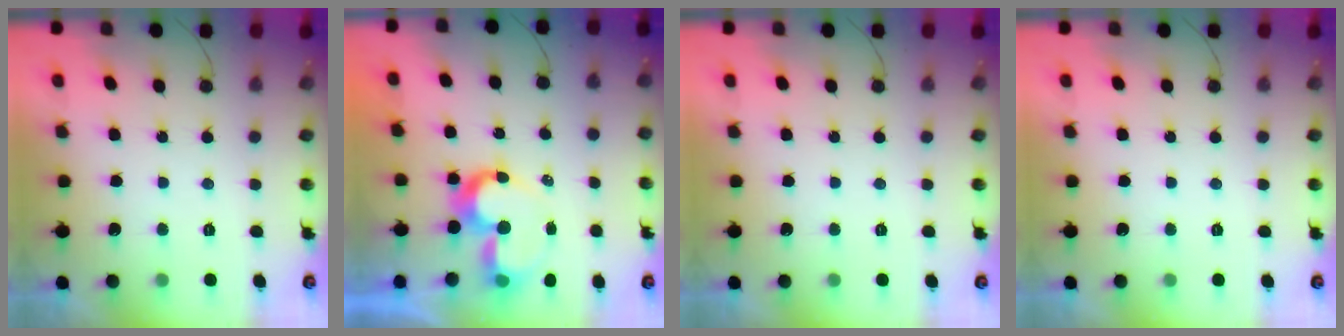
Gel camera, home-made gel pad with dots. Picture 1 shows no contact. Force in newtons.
{"total": 10.3, "press": 10.3, "slide": 0.7}
{"total": 0.0}
{"total": 0.0}